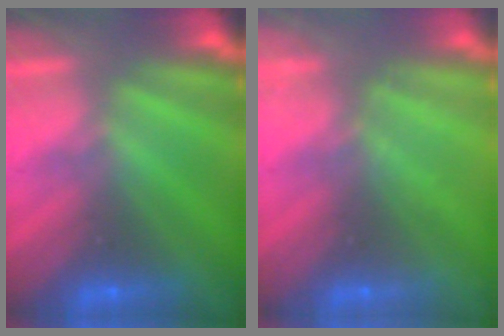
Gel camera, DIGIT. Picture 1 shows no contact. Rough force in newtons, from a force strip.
{"total": 2.2}